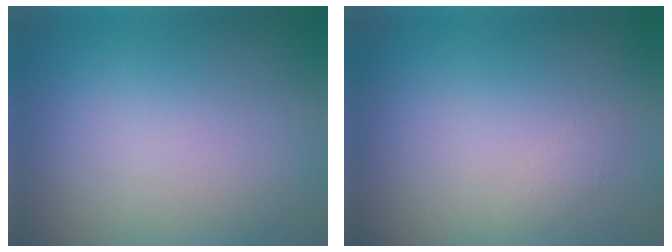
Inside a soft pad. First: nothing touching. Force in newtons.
{"total": 0.6, "press": 0.6, "slide": 0.1}